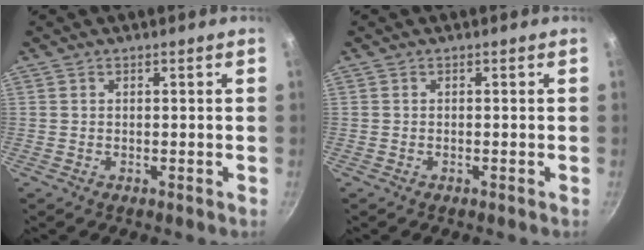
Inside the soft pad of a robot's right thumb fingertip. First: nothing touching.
{"total": 0.0}